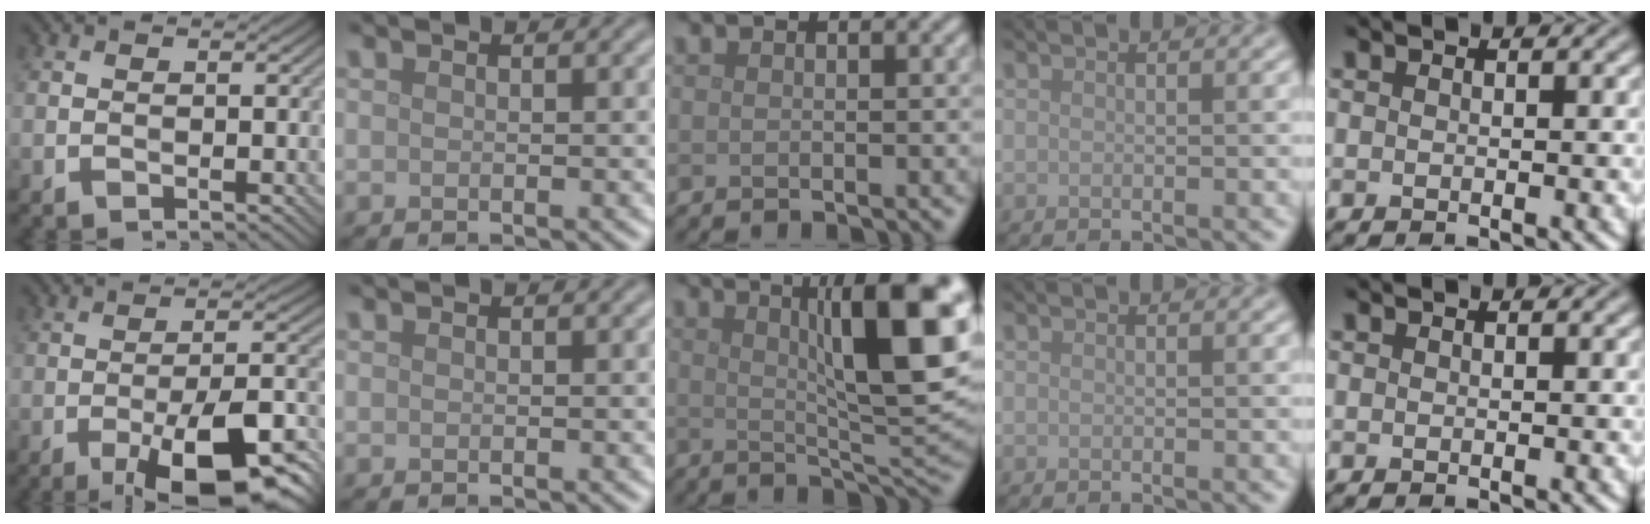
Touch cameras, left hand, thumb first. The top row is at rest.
{"thumb": {"total": 14.6, "force": [-7.6, 4.3, 11.7], "torque": [-0.172, 0.003, -0.123]}, "middle": {"total": 12.7, "force": [3.9, 3.1, 11.7], "torque": [-0.140, 0.007, 0.063]}}